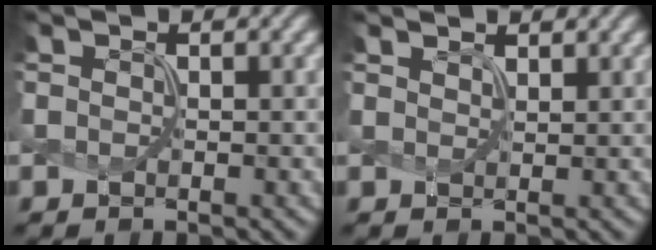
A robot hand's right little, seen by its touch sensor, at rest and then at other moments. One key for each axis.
{"total": 1.7, "fx": 1.6, "fy": 0.4, "fz": 0.4, "tx": -0.003, "ty": 0.002, "tz": 0.020}